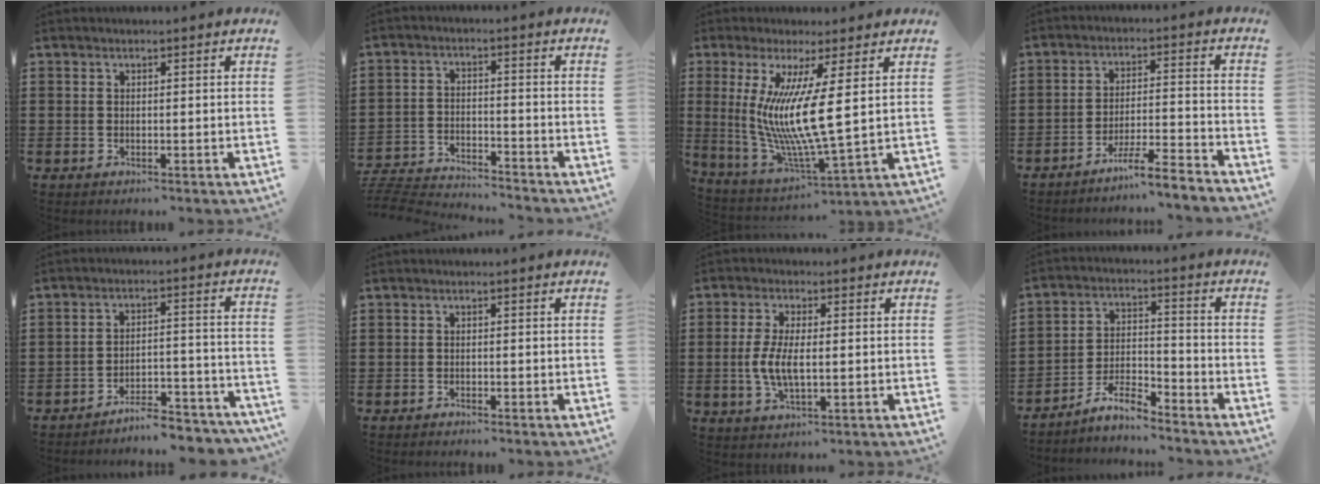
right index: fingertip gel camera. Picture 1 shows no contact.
{"total": 4.7, "force": [-4.6, 0.2, 0.4], "torque": [-0.023, -0.001, -0.101]}
{"total": 10.7, "force": [3.0, 0.7, 10.2], "torque": [-0.214, -0.021, 0.053]}
{"total": 6.2, "force": [-5.6, -0.4, 2.8], "torque": [-0.051, -0.010, -0.107]}
{"total": 6.2, "force": [-5.9, 0.4, 1.6], "torque": [-0.022, 0.011, -0.114]}
{"total": 0.7, "force": [-0.7, 0.0, 0.0], "torque": [-0.001, 0.001, -0.014]}
{"total": 5.9, "force": [-0.3, 2.3, 5.4], "torque": [-0.127, -0.007, -0.013]}
{"total": 5.6, "force": [-5.0, 0.9, 2.4], "torque": [-0.055, 0.003, -0.099]}